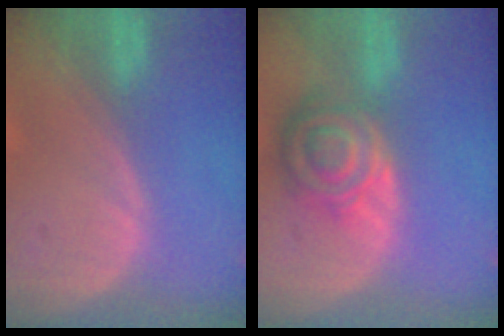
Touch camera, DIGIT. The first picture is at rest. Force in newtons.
{"total": 8.3, "press": 7.2, "slide": 4.0}